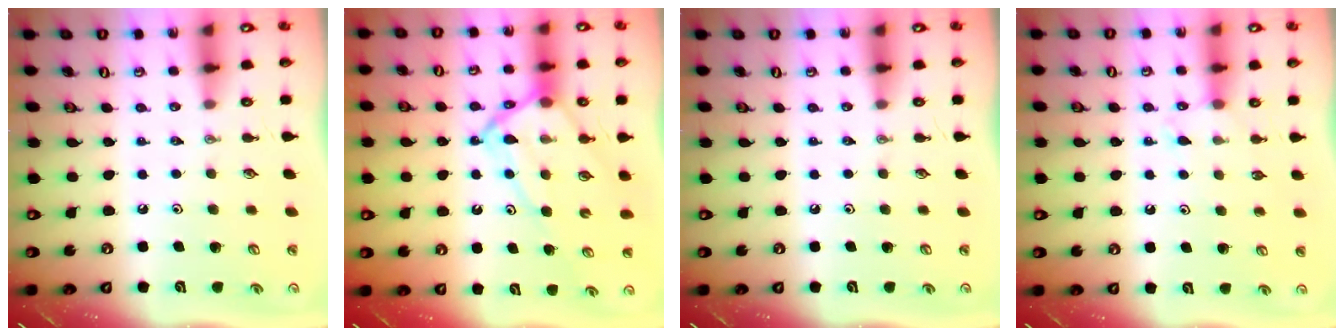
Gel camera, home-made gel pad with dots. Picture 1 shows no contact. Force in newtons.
{"total": 11.4, "press": 11.4, "slide": 1.2}
{"total": 0.0}
{"total": 5.5, "press": 5.5, "slide": 0.5}